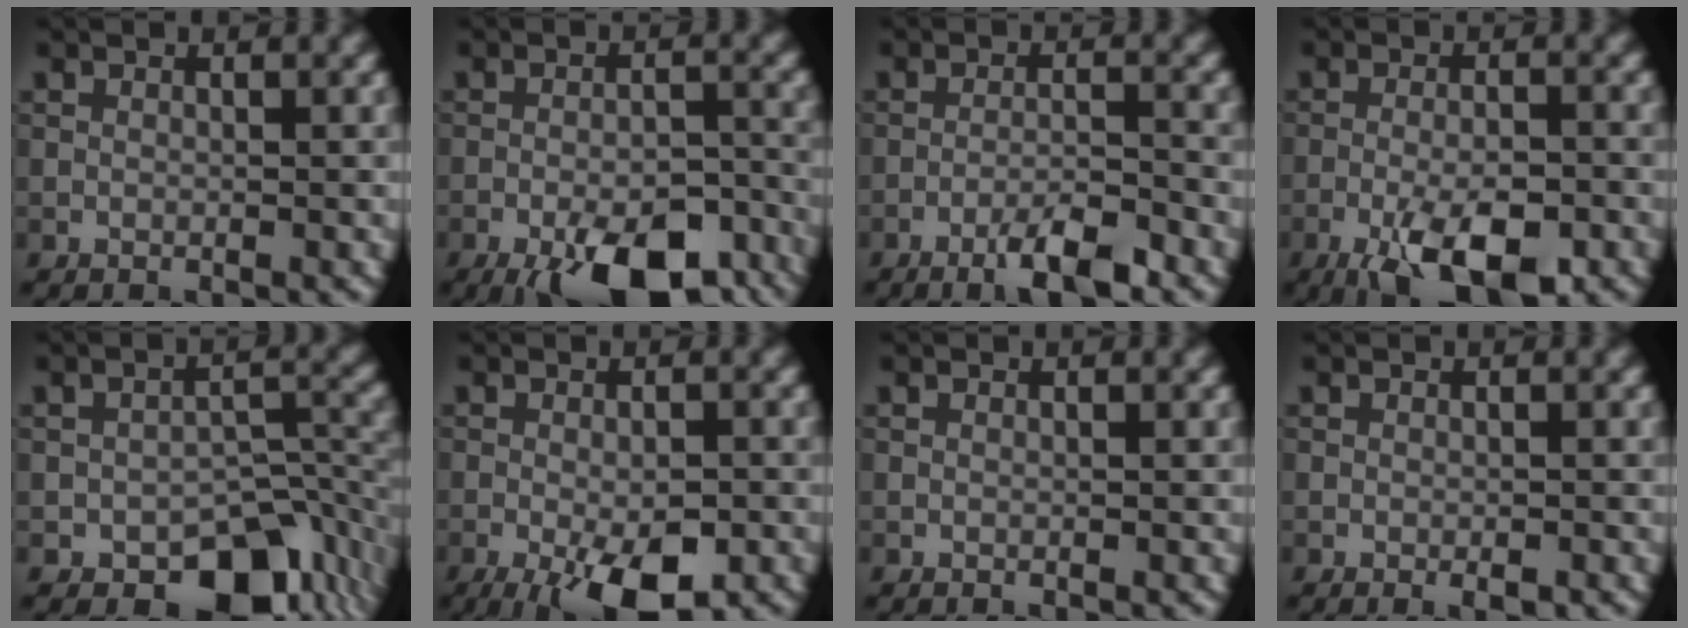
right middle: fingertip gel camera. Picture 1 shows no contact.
{"total": 10.3, "force": [-6.5, 3.7, 7.1], "torque": [-0.104, -0.010, -0.099]}
{"total": 4.3, "force": [-2.9, 0.6, 3.1], "torque": [-0.056, 0.004, -0.052]}
{"total": 7.9, "force": [-4.3, 2.8, 6.0], "torque": [-0.104, -0.007, -0.071]}
{"total": 8.8, "force": [-4.9, 5.1, 5.3], "torque": [-0.051, -0.017, -0.071]}
{"total": 7.5, "force": [-3.7, 2.6, 5.9], "torque": [-0.093, -0.011, -0.052]}
{"total": 0.0}
{"total": 1.1, "force": [-0.5, 0.3, 0.9], "torque": [-0.012, -0.004, -0.006]}